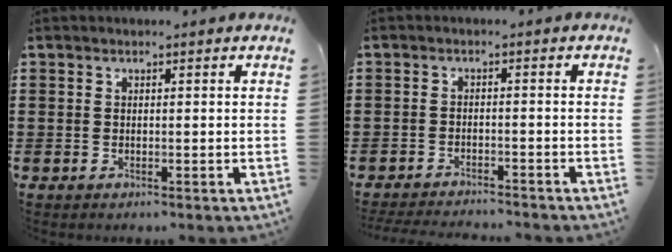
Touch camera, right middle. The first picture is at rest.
{"total": 2.5, "force": [-2.5, 0.0, 0.2], "torque": [-0.005, -0.001, -0.052]}